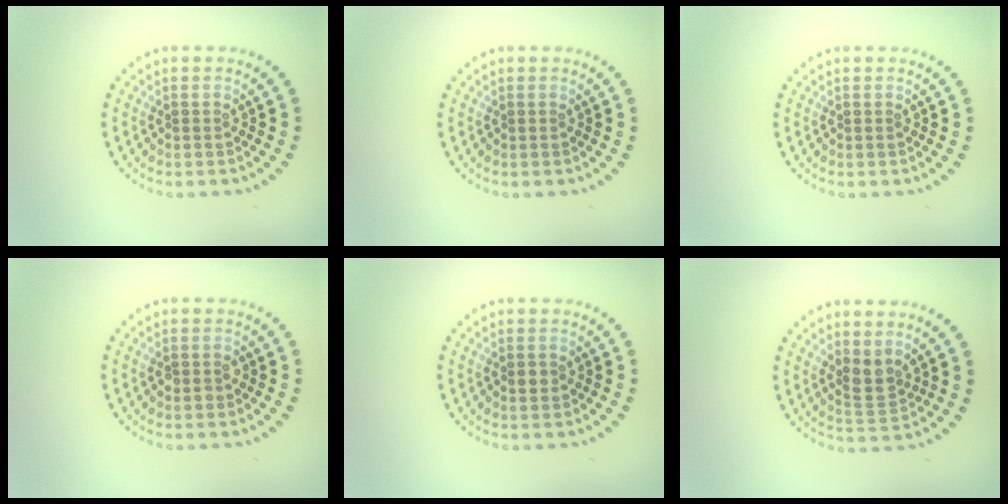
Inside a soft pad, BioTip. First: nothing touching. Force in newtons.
{"total": 0.0}
{"total": 0.0}
{"total": 1.0, "press": 1.0, "slide": 0.2}
{"total": 1.1, "press": 1.1, "slide": 0.2}
{"total": 2.1, "press": 1.7, "slide": 1.1}